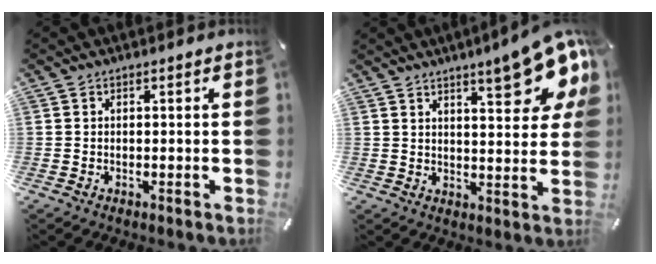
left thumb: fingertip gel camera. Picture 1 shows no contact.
{"total": 15.0, "force": [9.4, 4.4, 10.9], "torque": [-0.146, -0.057, 0.150]}